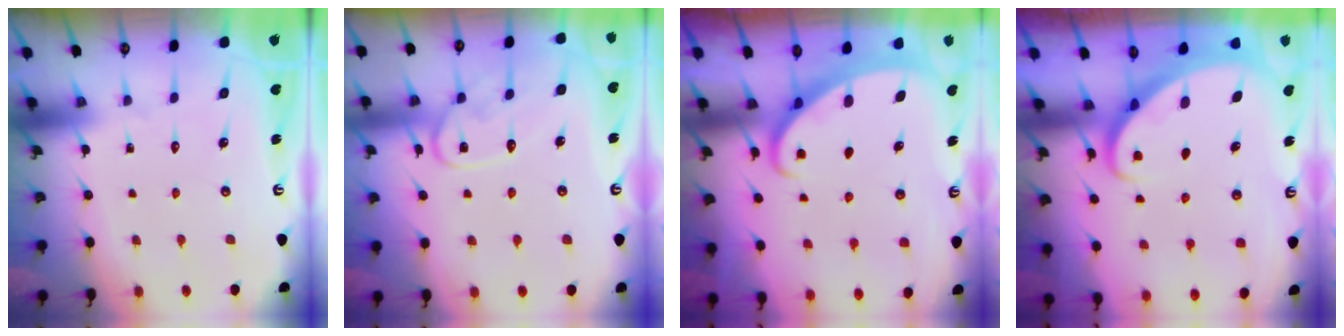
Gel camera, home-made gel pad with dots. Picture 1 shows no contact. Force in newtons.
{"total": 11.6, "press": 11.6, "slide": 0.7}
{"total": 2.4, "press": 2.4, "slide": 0.2}
{"total": 2.6, "press": 2.6, "slide": 0.3}